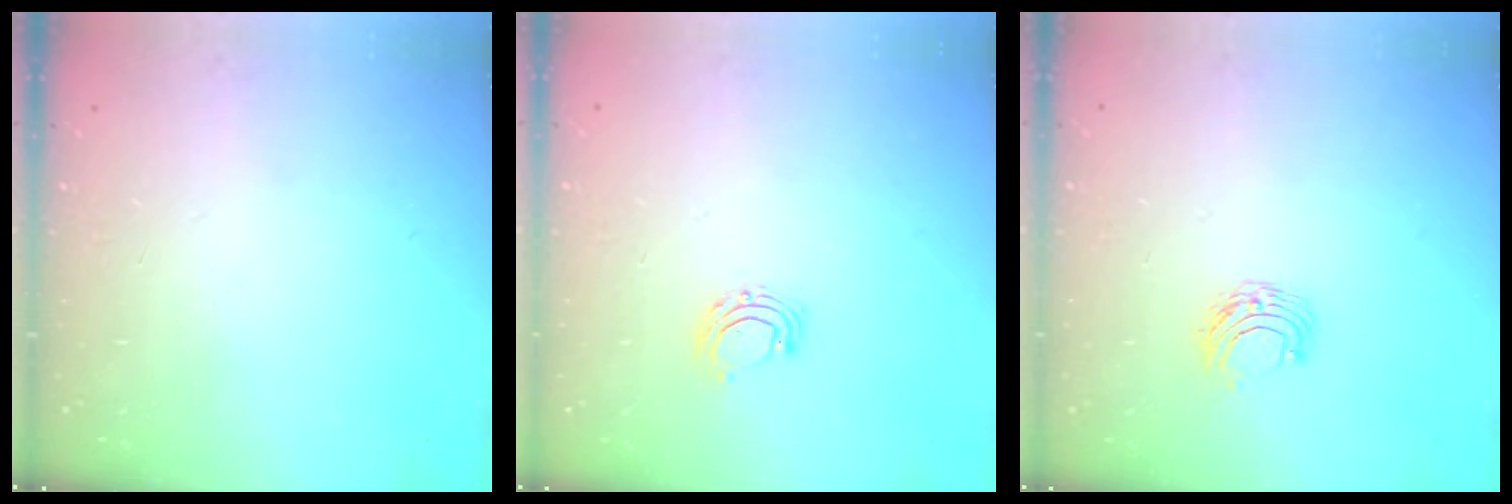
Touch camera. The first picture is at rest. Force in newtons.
{"total": 7.6, "press": 7.5, "slide": 0.9}
{"total": 6.0, "press": 5.9, "slide": 0.6}